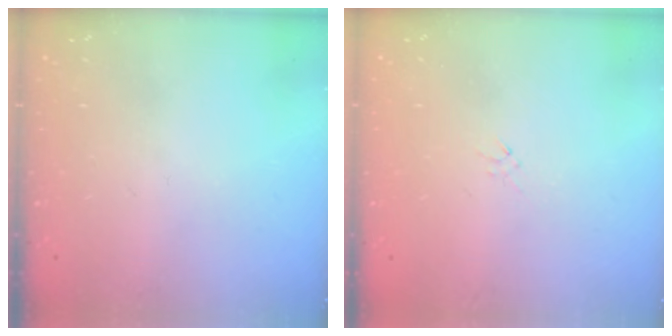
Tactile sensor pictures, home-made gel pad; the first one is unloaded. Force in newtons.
{"total": 0.0}